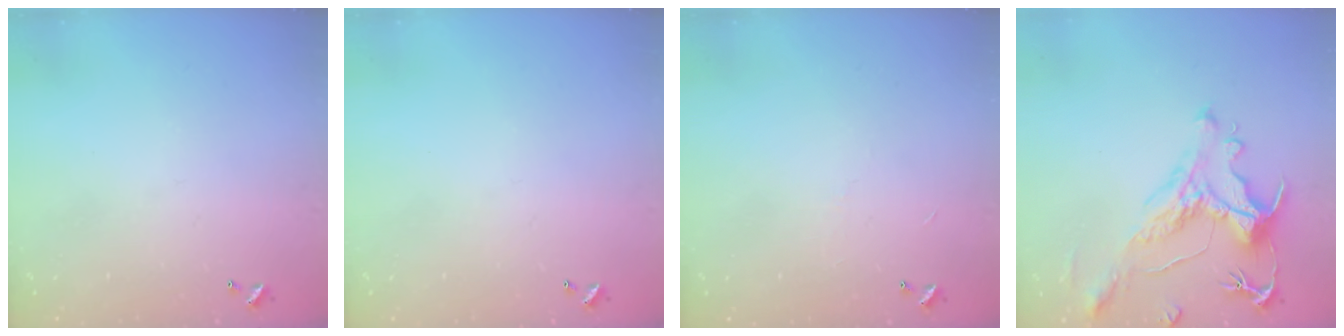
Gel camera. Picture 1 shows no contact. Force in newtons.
{"total": 0.0}
{"total": 4.2, "press": 4.2, "slide": 0.4}
{"total": 1.2, "press": 0.2, "slide": 1.2}